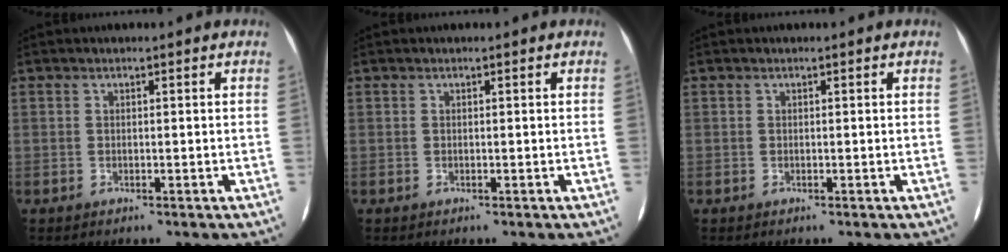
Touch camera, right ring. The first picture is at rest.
{"total": 0.0}
{"total": 0.0}